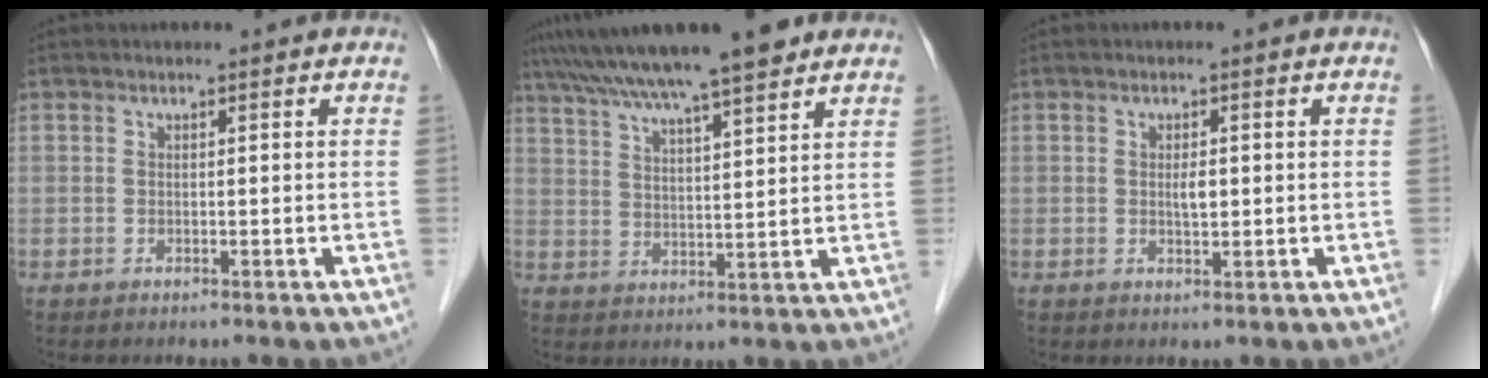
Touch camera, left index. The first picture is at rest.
{"total": 14.9, "force": [12.3, 0.8, 8.3], "torque": [-0.140, 0.029, 0.193]}
{"total": 1.7, "force": [0.2, 0.6, 1.6], "torque": [-0.031, 0.000, 0.005]}